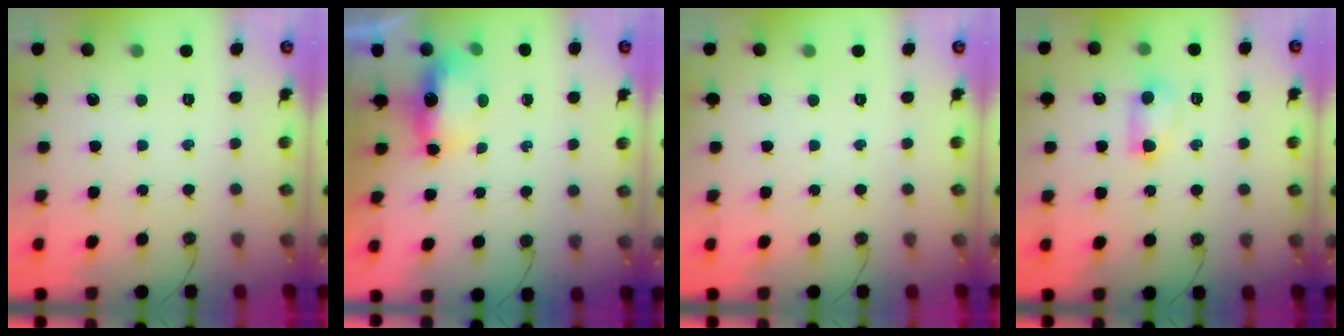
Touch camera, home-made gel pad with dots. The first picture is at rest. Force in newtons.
{"total": 6.1, "press": 6.0, "slide": 0.6}
{"total": 0.0}
{"total": 5.4, "press": 5.3, "slide": 1.1}